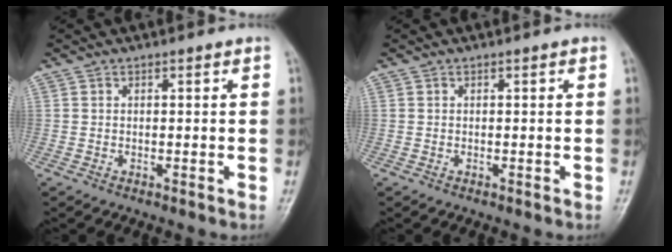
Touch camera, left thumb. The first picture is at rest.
{"total": 0.0}